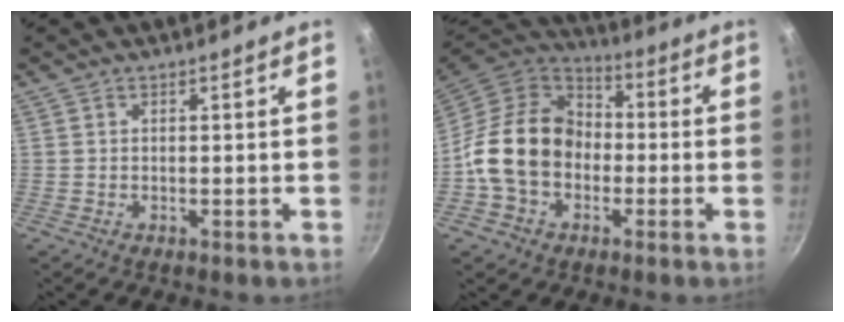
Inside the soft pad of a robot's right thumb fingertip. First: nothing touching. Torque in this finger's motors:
{"motor_torque": [1.42, 3.16, 1.24, -1.07, 0.19]}